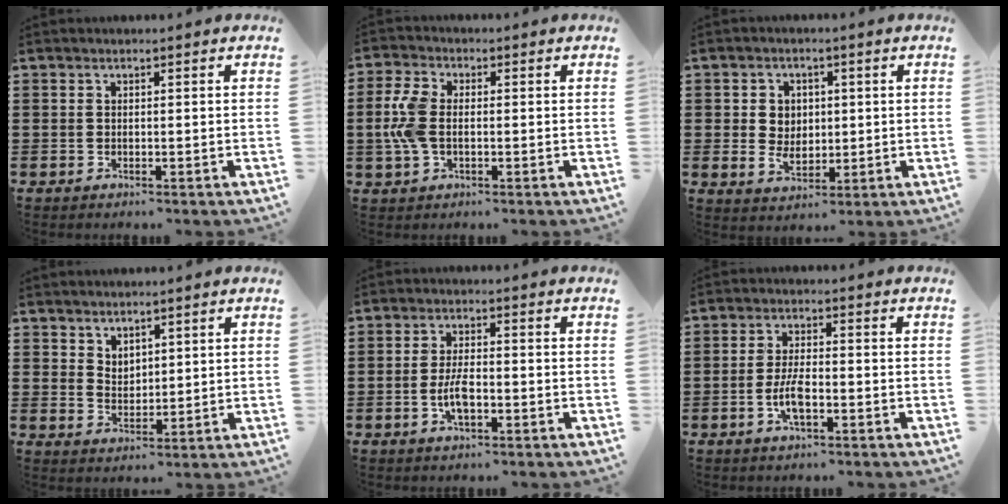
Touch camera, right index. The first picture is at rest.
{"total": 6.4, "force": [-0.3, 3.7, 5.1], "torque": [-0.133, -0.002, -0.013]}
{"total": 4.0, "force": [0.3, 3.5, 1.8], "torque": [-0.040, 0.007, 0.001]}
{"total": 2.9, "force": [2.6, 1.4, 0.0], "torque": [-0.007, 0.001, 0.050]}
{"total": 4.6, "force": [-1.3, 1.7, 4.0], "torque": [-0.092, -0.001, -0.029]}
{"total": 4.7, "force": [-1.6, 1.5, 4.2], "torque": [-0.093, 0.000, -0.034]}